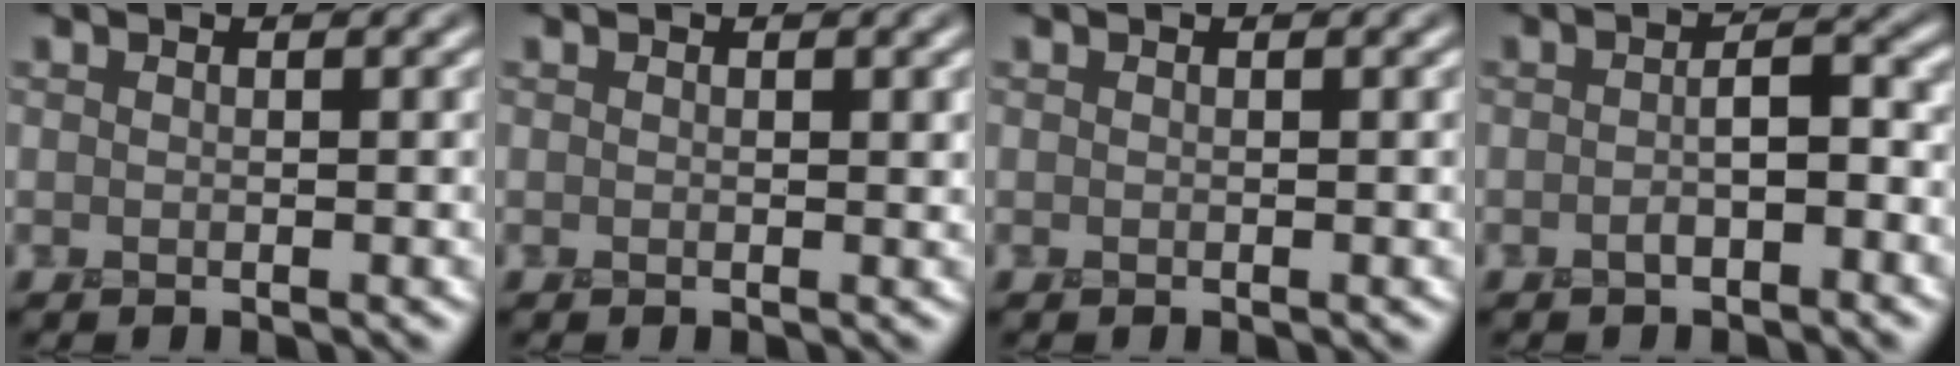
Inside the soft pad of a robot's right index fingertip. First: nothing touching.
{"total": 0.0}
{"total": 0.0}
{"total": 2.4, "force": [-0.9, 0.8, 2.1], "torque": [-0.041, 0.006, -0.017]}